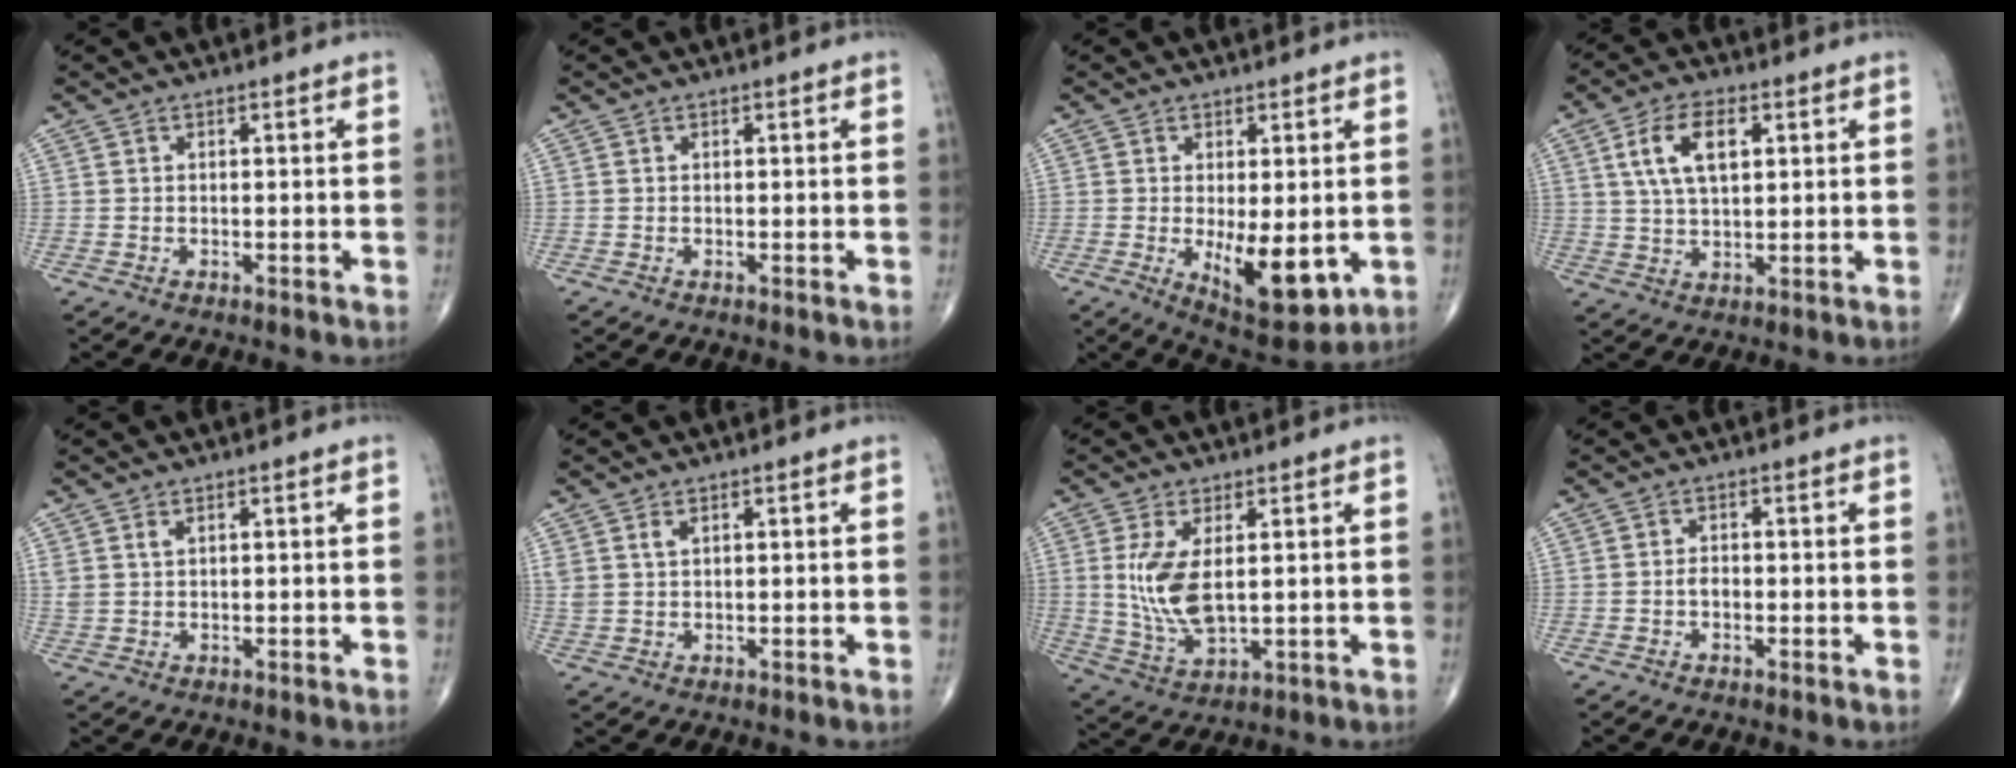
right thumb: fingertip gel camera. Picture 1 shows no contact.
{"total": 0.0}
{"total": 11.1, "force": [-2.0, 4.7, 9.9], "torque": [-0.130, -0.025, -0.015]}
{"total": 9.4, "force": [3.0, 4.7, 7.5], "torque": [-0.135, -0.002, 0.056]}
{"total": 1.9, "force": [1.1, 0.9, 1.2], "torque": [-0.029, 0.003, 0.030]}
{"total": 2.3, "force": [1.3, 1.2, 1.5], "torque": [-0.034, 0.002, 0.033]}
{"total": 9.5, "force": [1.5, 4.3, 8.3], "torque": [-0.172, -0.016, 0.042]}
{"total": 1.6, "force": [-0.5, 1.0, 1.2], "torque": [-0.015, 0.003, -0.011]}